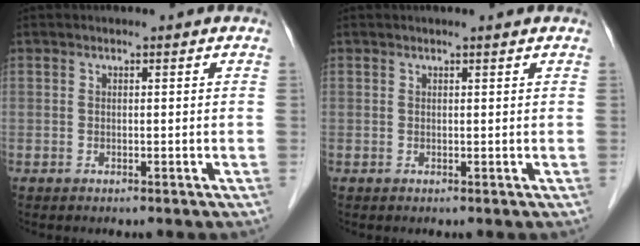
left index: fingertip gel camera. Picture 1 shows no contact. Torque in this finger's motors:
{"motor_torque": [0.23, -0.13, 0.05, 0.00]}